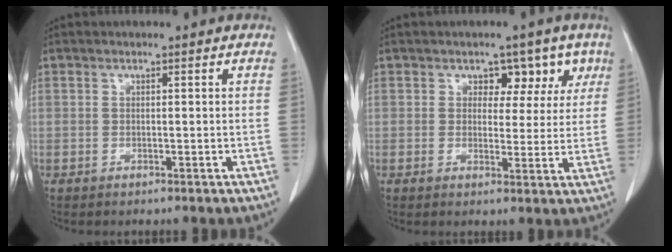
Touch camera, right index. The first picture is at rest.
{"total": 5.4, "force": [2.9, 3.9, 2.3], "torque": [-0.005, 0.012, 0.034]}